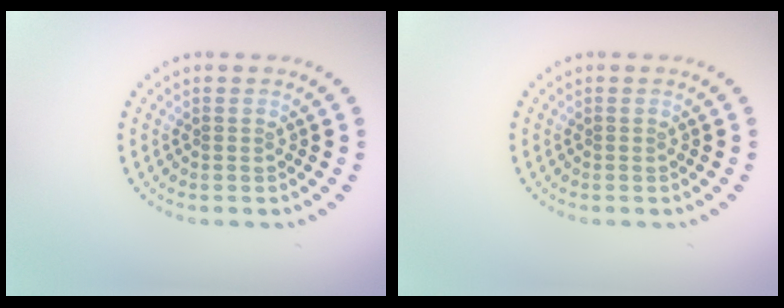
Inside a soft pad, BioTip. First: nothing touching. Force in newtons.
{"total": 0.0}